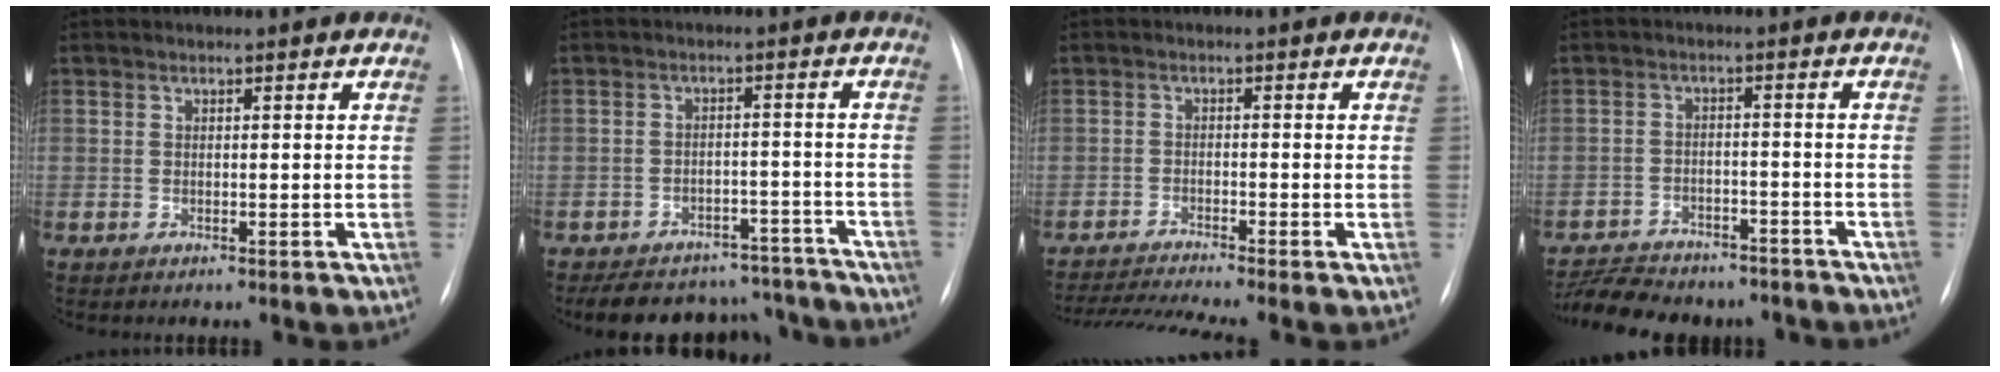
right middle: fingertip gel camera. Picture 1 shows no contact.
{"total": 14.0, "force": [-12.4, 5.6, 3.0], "torque": [-0.036, 0.027, -0.157]}
{"total": 7.7, "force": [-6.7, -1.6, 3.5], "torque": [-0.057, -0.015, -0.115]}
{"total": 13.6, "force": [-11.9, 4.8, 4.3], "torque": [-0.085, 0.013, -0.164]}